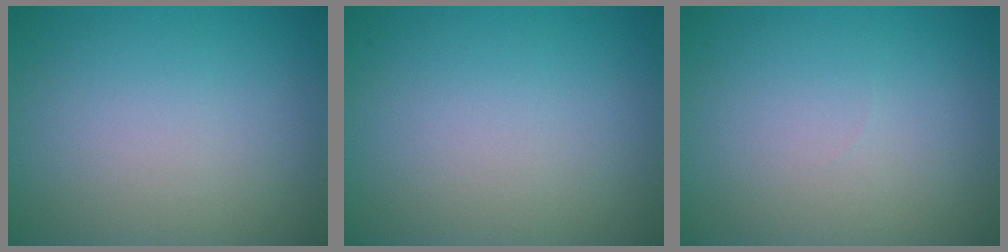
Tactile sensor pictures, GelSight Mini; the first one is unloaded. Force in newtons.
{"total": 0.0}
{"total": 0.0}